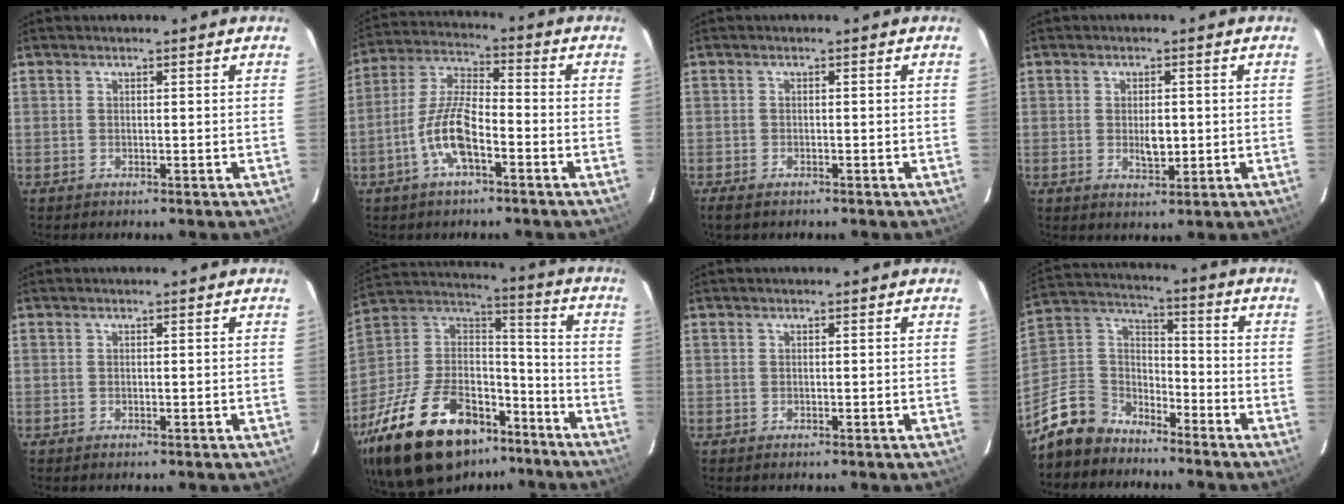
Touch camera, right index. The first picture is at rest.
{"total": 10.0, "force": [-4.5, 3.1, 8.3], "torque": [-0.181, 0.006, -0.087]}
{"total": 3.3, "force": [-2.5, 1.2, 1.8], "torque": [-0.047, -0.010, -0.045]}
{"total": 3.8, "force": [-0.3, 2.0, 3.2], "torque": [-0.056, -0.004, 0.000]}
{"total": 0.0}
{"total": 32.4, "force": [-20.7, 16.3, 18.9], "torque": [-0.381, 0.009, -0.323]}
{"total": 0.0}
{"total": 12.2, "force": [-9.3, 7.3, 3.3], "torque": [-0.093, 0.045, -0.168]}